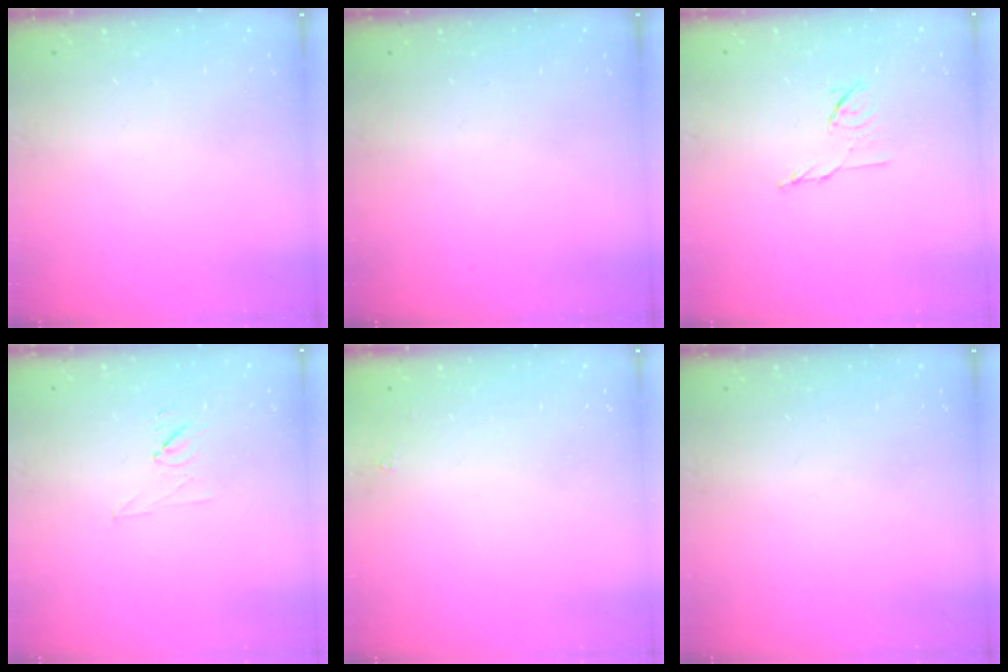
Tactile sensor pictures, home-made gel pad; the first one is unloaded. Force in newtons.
{"total": 0.0}
{"total": 7.1, "press": 7.0, "slide": 1.2}
{"total": 5.9, "press": 5.9, "slide": 0.9}
{"total": 1.6, "press": 1.5, "slide": 0.2}
{"total": 0.0}